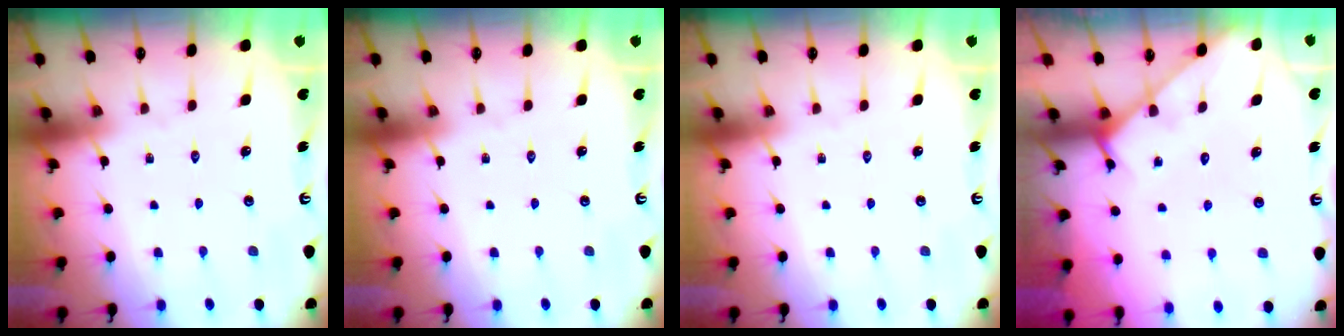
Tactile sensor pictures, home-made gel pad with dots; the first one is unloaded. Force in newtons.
{"total": 0.0}
{"total": 0.0}
{"total": 4.0, "press": 4.0, "slide": 0.4}